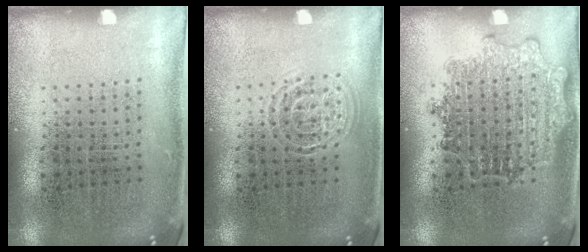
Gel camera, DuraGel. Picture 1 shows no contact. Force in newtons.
{"total": 0.8, "press": 0.8, "slide": 0.0}
{"total": 1.4, "press": 1.4, "slide": 0.1}